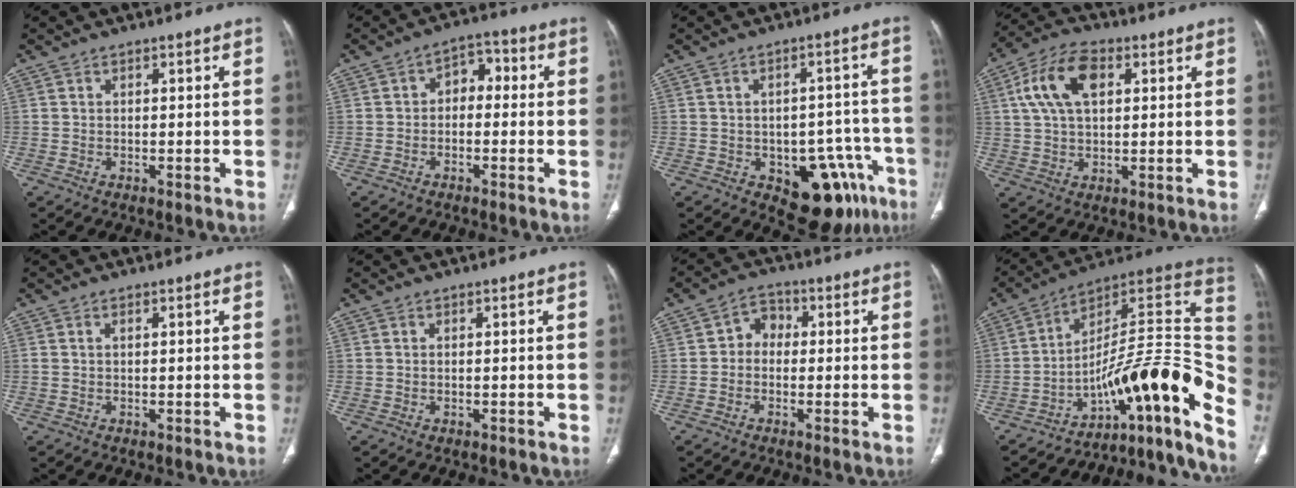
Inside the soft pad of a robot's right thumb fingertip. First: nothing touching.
{"total": 5.3, "force": [0.0, 3.6, 3.8], "torque": [-0.031, 0.024, -0.014]}
{"total": 14.6, "force": [-7.1, 8.2, 9.7], "torque": [-0.069, 0.039, -0.083]}
{"total": 11.8, "force": [3.5, 6.8, 8.9], "torque": [-0.168, 0.013, 0.061]}
{"total": 0.7, "force": [0.3, 0.3, 0.6], "torque": [-0.016, 0.005, 0.006]}
{"total": 0.0}
{"total": 4.3, "force": [-0.3, 3.6, 2.4], "torque": [-0.019, 0.016, -0.018]}
{"total": 27.6, "force": [-13.3, 7.9, 22.9], "torque": [-0.245, 0.118, -0.188]}